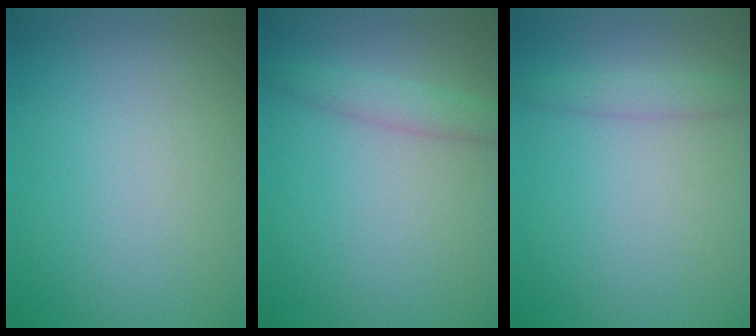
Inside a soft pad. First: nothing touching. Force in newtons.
{"total": 2.2, "press": 2.2, "slide": 0.1}
{"total": 1.7, "press": 1.7, "slide": 0.1}